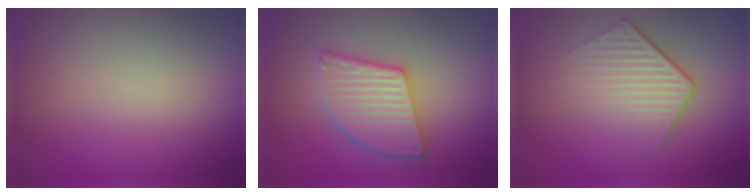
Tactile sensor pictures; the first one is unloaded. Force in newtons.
{"total": 5.4, "press": 5.4, "slide": 0.6}
{"total": 4.2, "press": 2.9, "slide": 3.1}